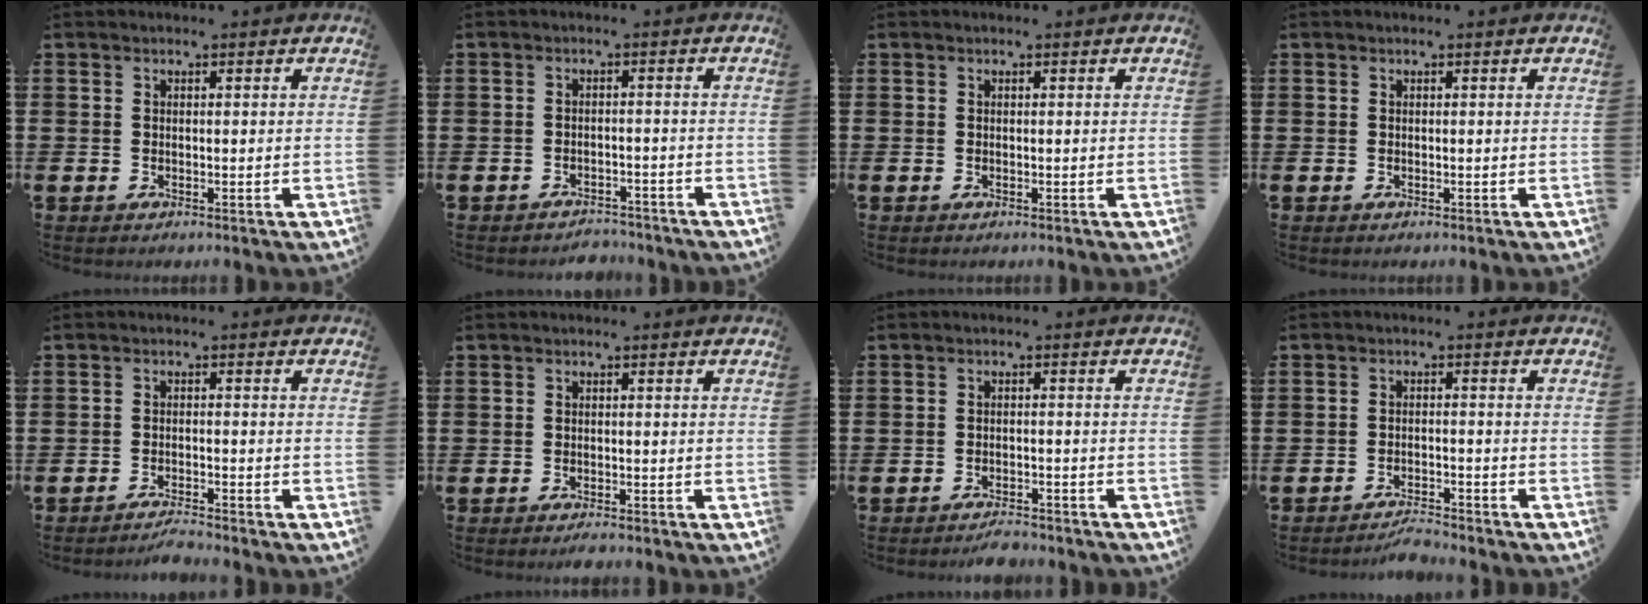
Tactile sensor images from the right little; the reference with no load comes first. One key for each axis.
{"total": 2.1, "fx": -2.1, "fy": 0.1, "fz": -0.2, "tx": -0.004, "ty": 0.004, "tz": -0.047}
{"total": 0.0}
{"total": 0.0}
{"total": 2.0, "fx": -2.0, "fy": -0.1, "fz": 0.4, "tx": -0.008, "ty": 0.004, "tz": -0.040}
{"total": 0.8, "fx": -0.8, "fy": 0.1, "fz": 0.3, "tx": -0.008, "ty": -0.003, "tz": -0.015}
{"total": 2.2, "fx": -2.1, "fy": 0.1, "fz": 0.3, "tx": -0.010, "ty": 0.005, "tz": -0.044}
{"total": 2.5, "fx": -2.5, "fy": 0.1, "fz": 0.1, "tx": -0.008, "ty": 0.005, "tz": -0.052}